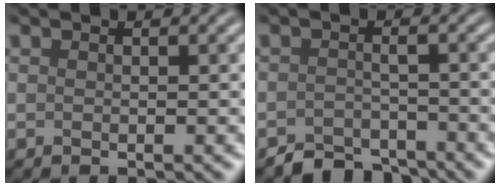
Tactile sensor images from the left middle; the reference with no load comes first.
{"total": 3.5, "force": [-3.5, 0.4, 0.1], "torque": [-0.002, 0.004, -0.056]}